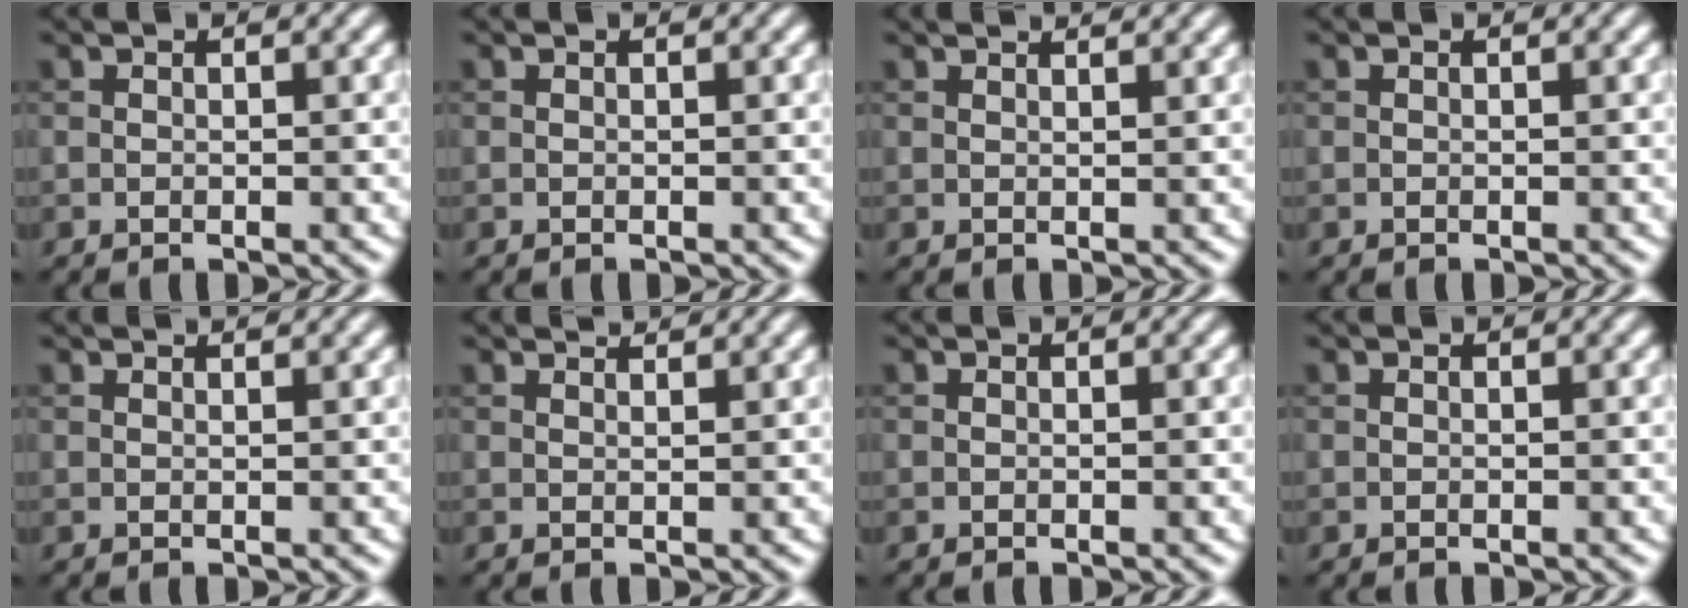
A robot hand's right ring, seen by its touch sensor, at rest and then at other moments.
{"total": 0.0}
{"total": 2.5, "force": [2.2, 0.7, 1.0], "torque": [0.000, 0.008, 0.008]}
{"total": 0.0}
{"total": 1.9, "force": [1.7, 0.5, 0.7], "torque": [-0.005, 0.002, 0.009]}
{"total": 1.8, "force": [1.7, 0.2, 0.5], "torque": [-0.007, -0.001, 0.019]}
{"total": 0.0}
{"total": 0.0}